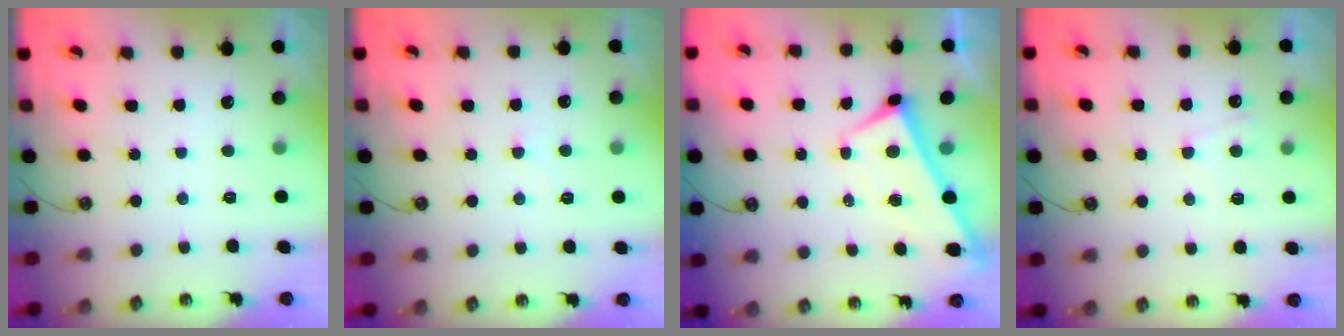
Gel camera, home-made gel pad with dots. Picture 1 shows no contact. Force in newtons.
{"total": 1.0, "press": 1.0, "slide": 0.2}
{"total": 2.1, "press": 2.1, "slide": 0.3}
{"total": 3.7, "press": 3.6, "slide": 0.6}